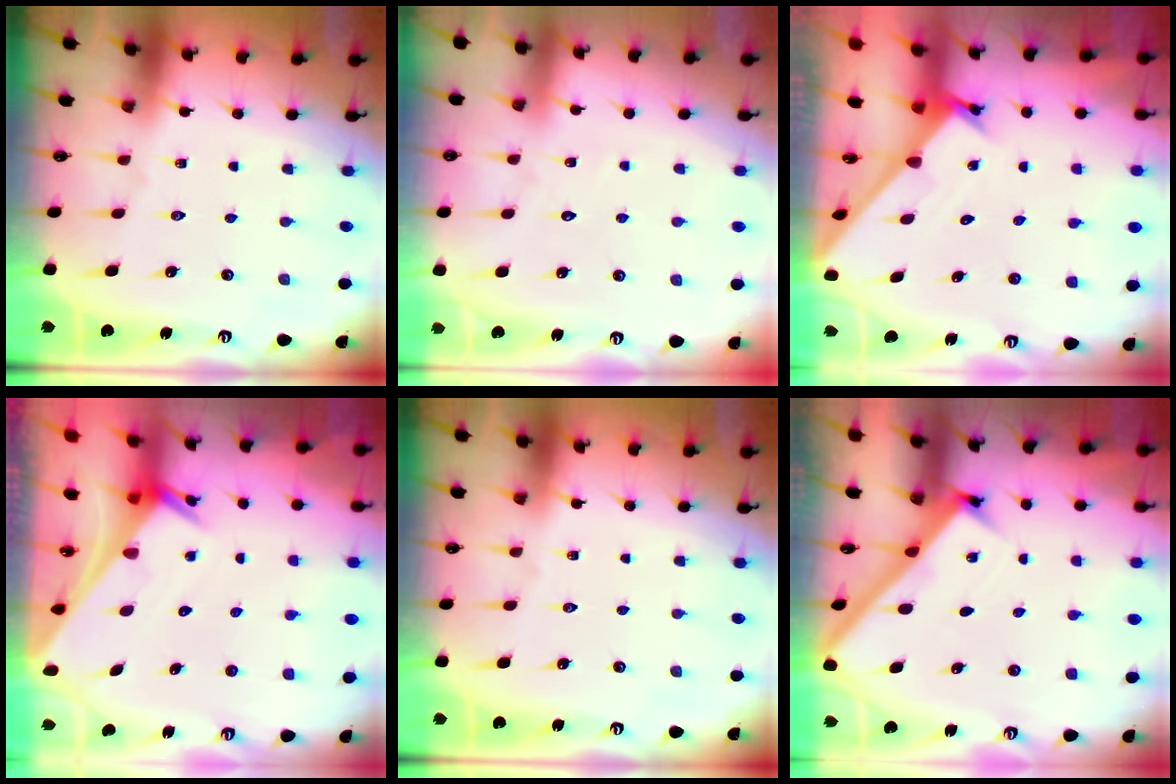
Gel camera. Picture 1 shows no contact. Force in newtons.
{"total": 2.9, "press": 2.9, "slide": 0.3}
{"total": 1.6, "press": 1.6, "slide": 0.1}
{"total": 2.7, "press": 2.7, "slide": 0.1}
{"total": 0.0}
{"total": 2.7, "press": 2.6, "slide": 0.3}